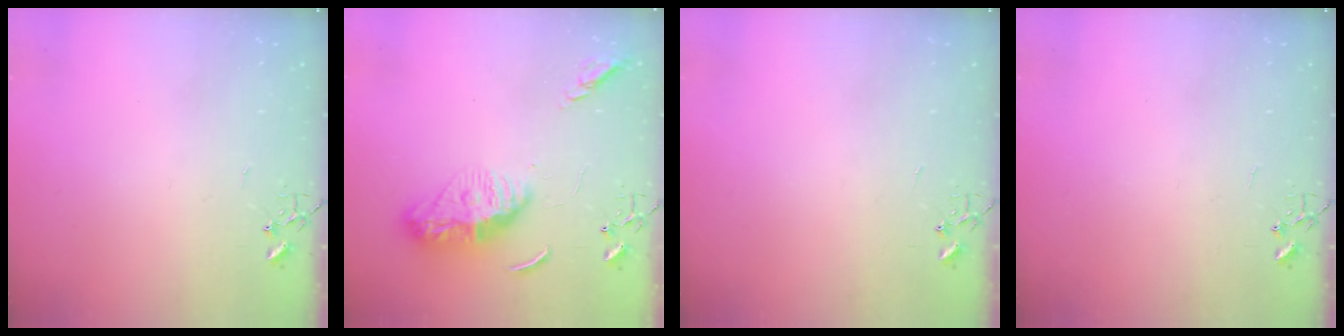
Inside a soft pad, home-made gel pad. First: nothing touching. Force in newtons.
{"total": 13.7, "press": 13.6, "slide": 1.2}
{"total": 0.0}
{"total": 0.0}